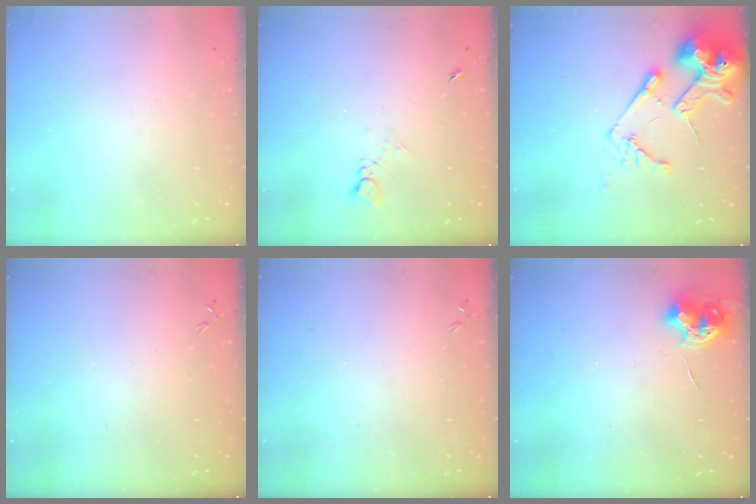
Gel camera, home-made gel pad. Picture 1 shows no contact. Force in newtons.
{"total": 3.0, "press": 2.9, "slide": 0.4}
{"total": 15.5, "press": 15.4, "slide": 2.1}
{"total": 0.0}
{"total": 0.0}
{"total": 8.4, "press": 8.4, "slide": 0.3}